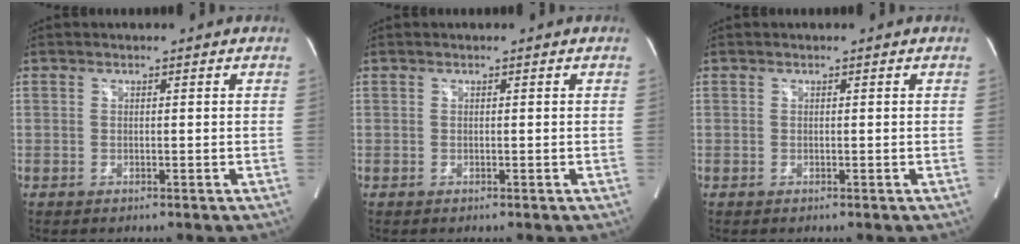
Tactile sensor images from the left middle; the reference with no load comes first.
{"total": 0.0}
{"total": 0.0}